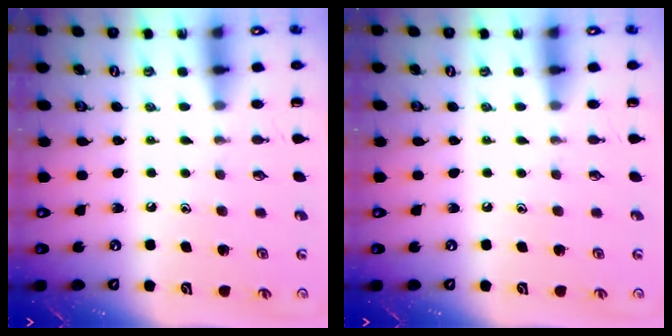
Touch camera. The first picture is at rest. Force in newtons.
{"total": 0.0}